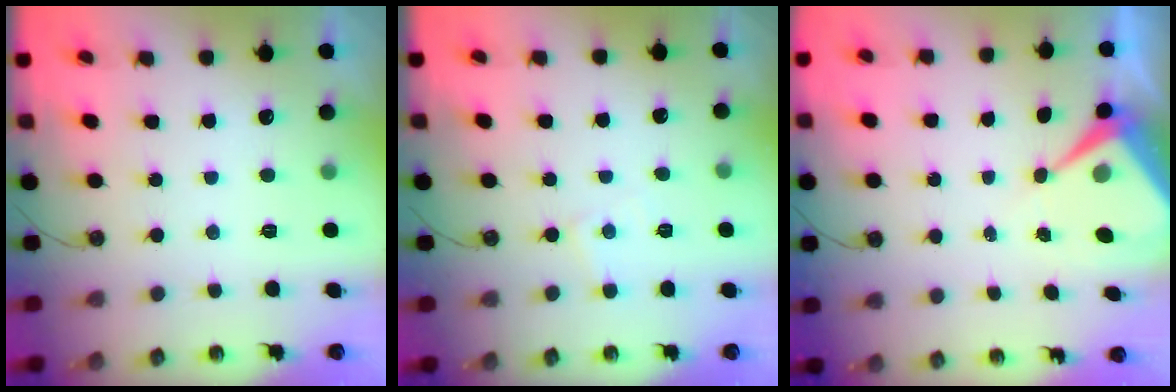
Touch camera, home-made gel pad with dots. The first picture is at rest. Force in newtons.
{"total": 3.7, "press": 3.7, "slide": 0.6}
{"total": 6.9, "press": 6.9, "slide": 0.7}